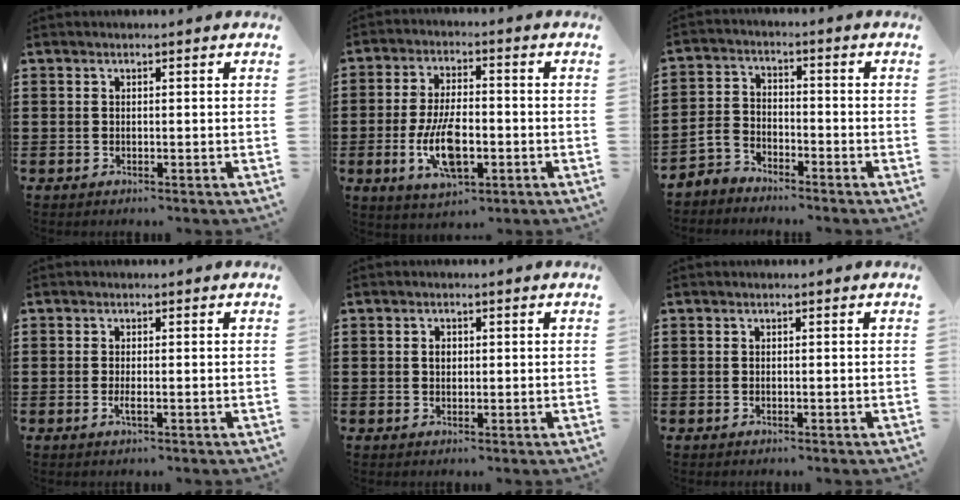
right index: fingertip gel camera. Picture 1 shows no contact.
{"total": 9.5, "force": [-2.5, 4.1, 8.3], "torque": [-0.168, -0.010, -0.046]}
{"total": 3.3, "force": [-3.0, 1.4, 0.4], "torque": [-0.029, -0.003, -0.068]}
{"total": 1.3, "force": [-0.4, 0.2, 1.2], "torque": [-0.029, -0.007, -0.009]}
{"total": 1.3, "force": [0.2, 0.9, 0.9], "torque": [-0.019, 0.007, 0.003]}
{"total": 0.0}